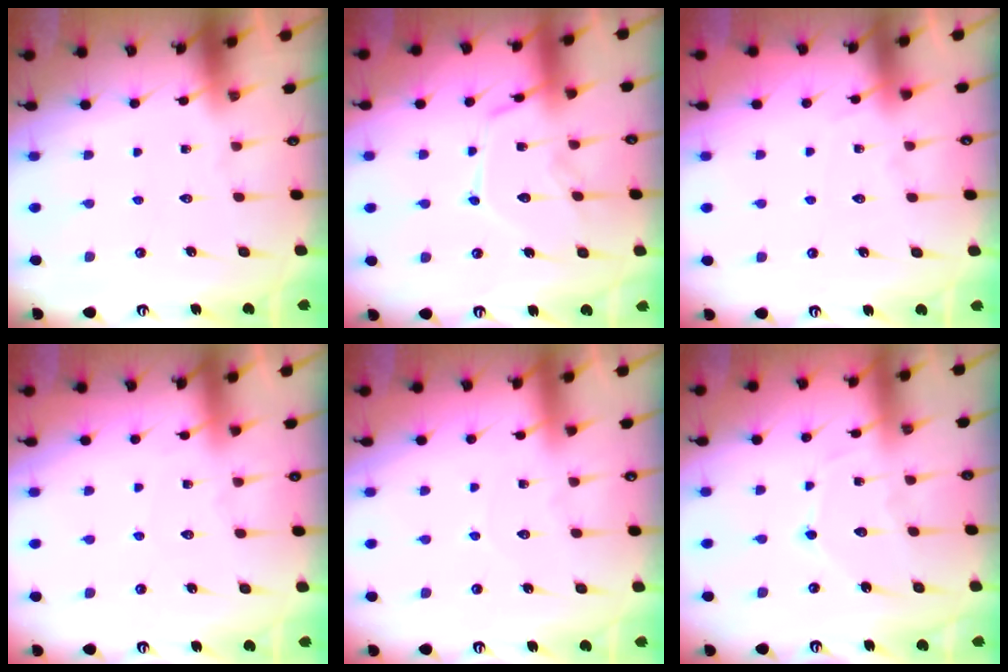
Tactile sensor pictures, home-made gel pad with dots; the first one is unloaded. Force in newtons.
{"total": 12.9, "press": 12.8, "slide": 0.9}
{"total": 3.9, "press": 3.9, "slide": 0.6}
{"total": 3.4, "press": 3.4, "slide": 0.5}
{"total": 2.1, "press": 2.1, "slide": 0.2}
{"total": 5.9, "press": 5.9, "slide": 0.5}